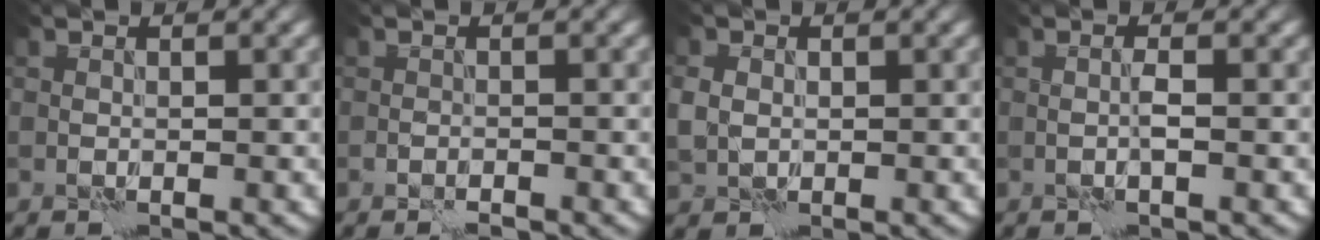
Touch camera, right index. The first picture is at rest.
{"total": 1.2, "force": [-1.1, 0.3, 0.4], "torque": [-0.006, 0.003, -0.020]}
{"total": 2.0, "force": [0.1, 1.7, 1.0], "torque": [-0.025, 0.002, -0.001]}
{"total": 0.9, "force": [-0.2, -0.1, 0.9], "torque": [-0.017, 0.003, -0.003]}